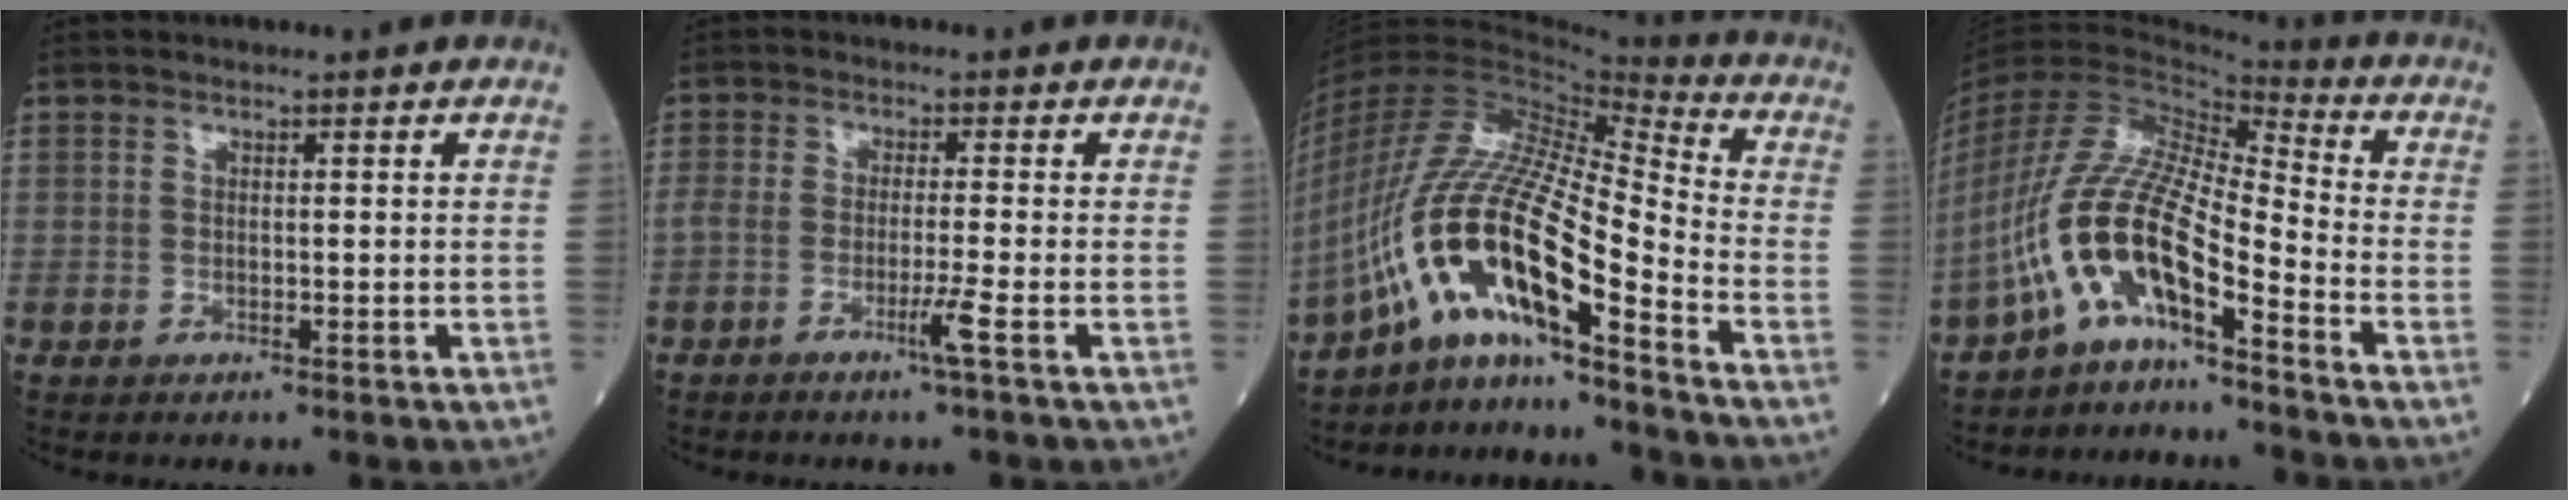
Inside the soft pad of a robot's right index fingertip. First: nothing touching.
{"total": 3.3, "force": [-1.8, -0.7, 2.7], "torque": [-0.057, -0.003, -0.037]}
{"total": 17.0, "force": [-10.4, 2.0, 13.3], "torque": [-0.274, 0.017, -0.185]}
{"total": 12.2, "force": [-7.4, 1.9, 9.5], "torque": [-0.201, 0.018, -0.137]}